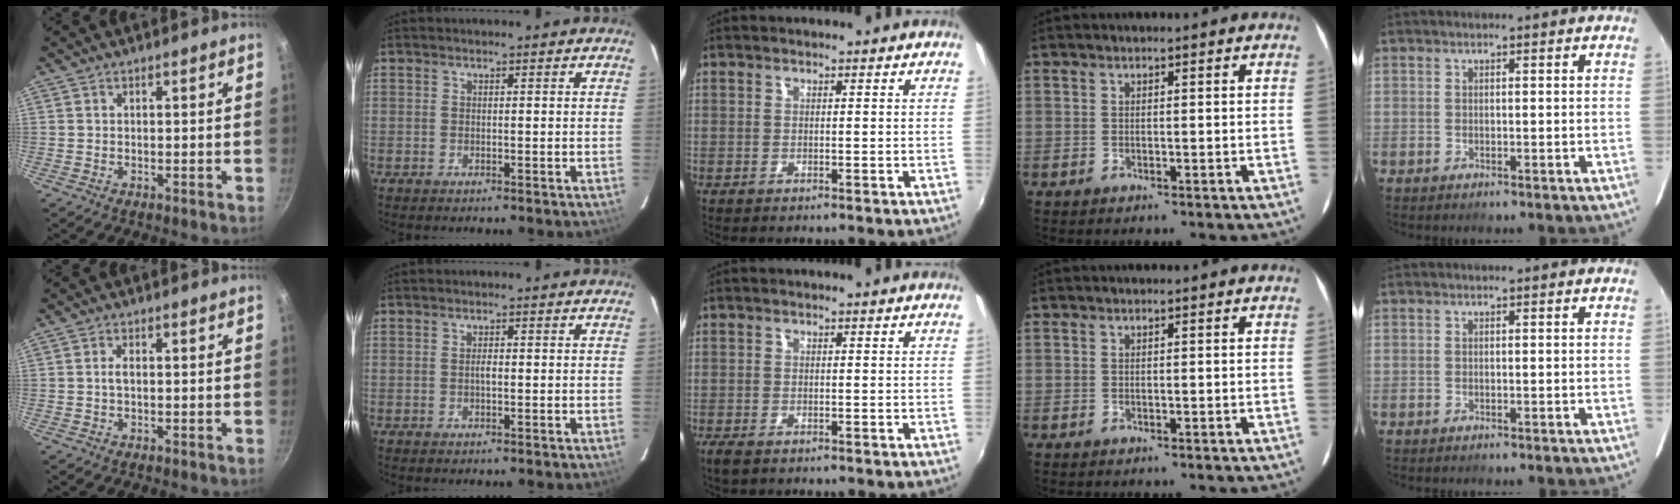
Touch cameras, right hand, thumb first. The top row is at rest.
{"thumb": {"total": 1.5, "force": [0.0, 0.7, 1.3], "torque": [-0.026, 0.004, -0.001]}, "index": {"total": 1.0, "force": [-0.1, 0.4, 0.9], "torque": [-0.016, 0.003, -0.003]}, "middle": {"total": 2.5, "force": [-1.7, 1.0, 1.6], "torque": [-0.035, -0.010, -0.029]}}